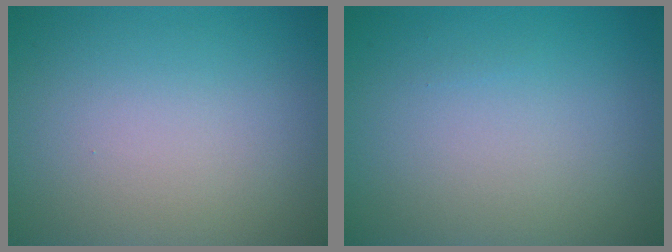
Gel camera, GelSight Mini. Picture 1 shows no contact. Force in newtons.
{"total": 0.0}